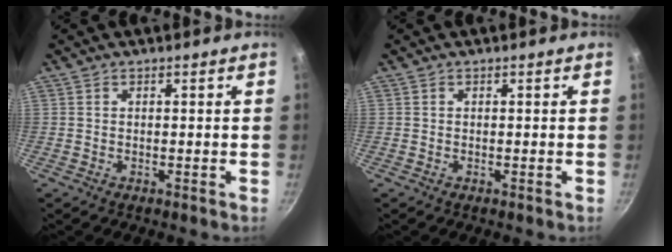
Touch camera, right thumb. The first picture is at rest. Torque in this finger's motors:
{"motor_torque": [-0.15, -0.15, 0.19, -0.09, 0.01]}